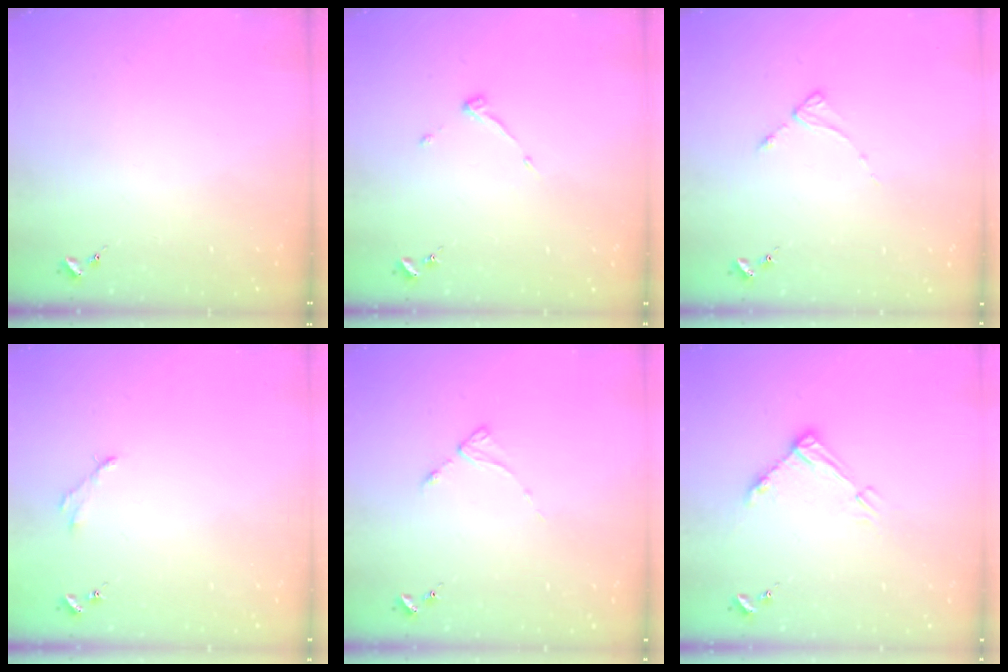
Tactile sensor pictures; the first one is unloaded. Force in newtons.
{"total": 3.9, "press": 3.9, "slide": 0.6}
{"total": 2.6, "press": 2.6, "slide": 0.3}
{"total": 2.5, "press": 2.5, "slide": 0.3}
{"total": 2.7, "press": 2.7, "slide": 0.4}
{"total": 9.1, "press": 9.1, "slide": 0.8}